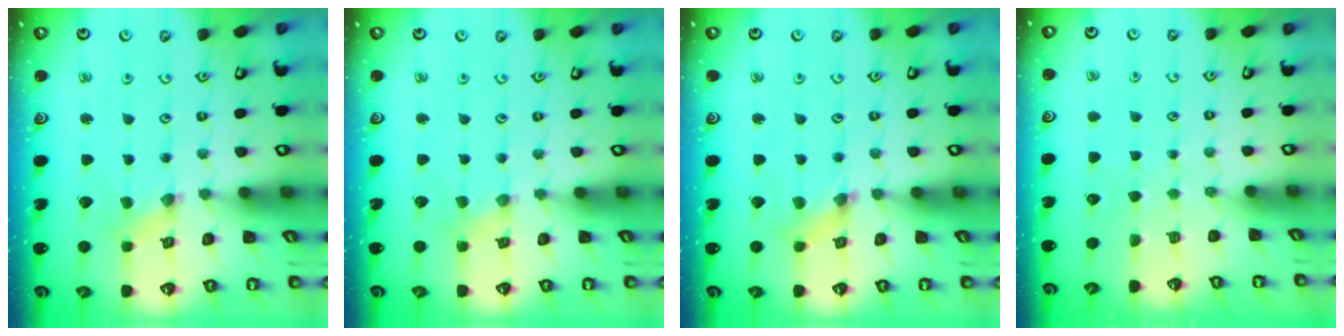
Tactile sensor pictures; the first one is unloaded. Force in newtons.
{"total": 2.2, "press": 2.1, "slide": 0.4}
{"total": 3.4, "press": 3.4, "slide": 0.3}
{"total": 0.0}